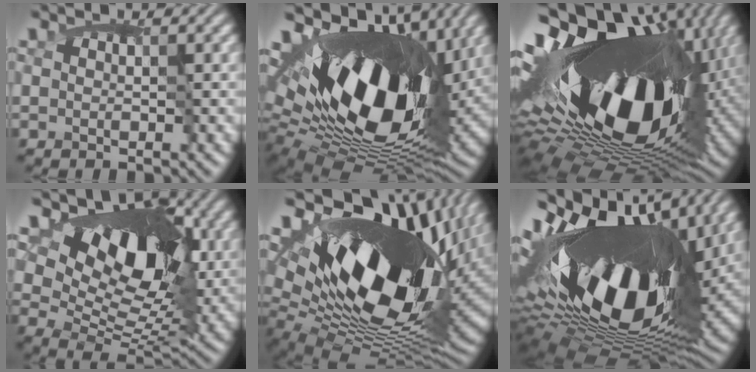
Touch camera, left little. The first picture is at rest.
{"total": 16.6, "force": [3.5, 10.7, 12.2], "torque": [-0.234, 0.007, 0.062]}
{"total": 19.6, "force": [1.2, 12.1, 15.3], "torque": [-0.311, -0.018, 0.030]}
{"total": 10.3, "force": [3.0, 6.6, 7.4], "torque": [-0.109, -0.005, 0.047]}
{"total": 17.7, "force": [4.4, 10.2, 13.7], "torque": [-0.236, 0.010, 0.085]}
{"total": 18.3, "force": [1.8, 10.0, 15.2], "torque": [-0.296, -0.008, 0.029]}